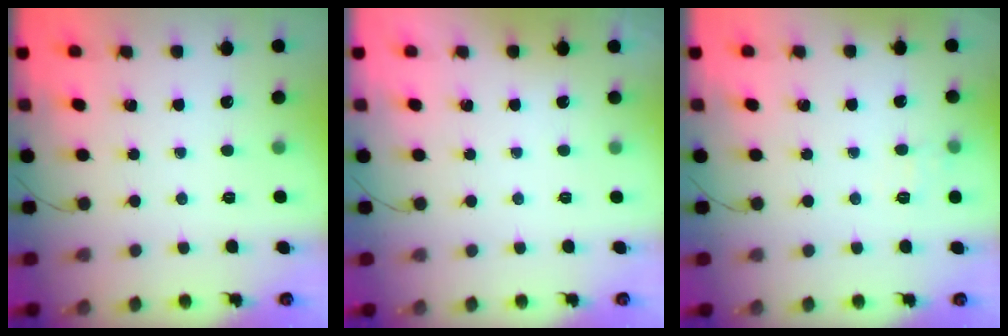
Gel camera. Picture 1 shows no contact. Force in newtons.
{"total": 1.9, "press": 1.9, "slide": 0.3}
{"total": 6.9, "press": 6.7, "slide": 1.6}